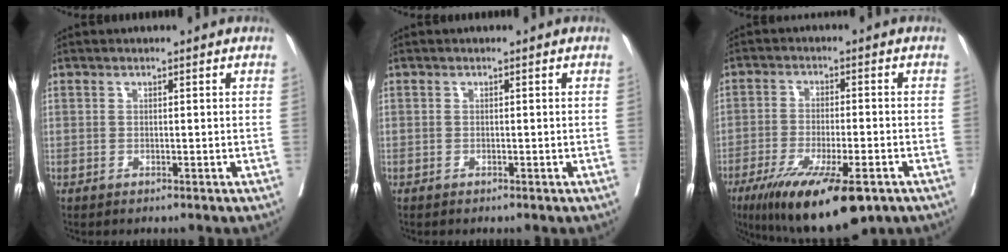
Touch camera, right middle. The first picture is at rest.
{"total": 0.0}
{"total": 14.3, "force": [-8.9, 3.3, 10.8], "torque": [-0.171, -0.031, -0.142]}